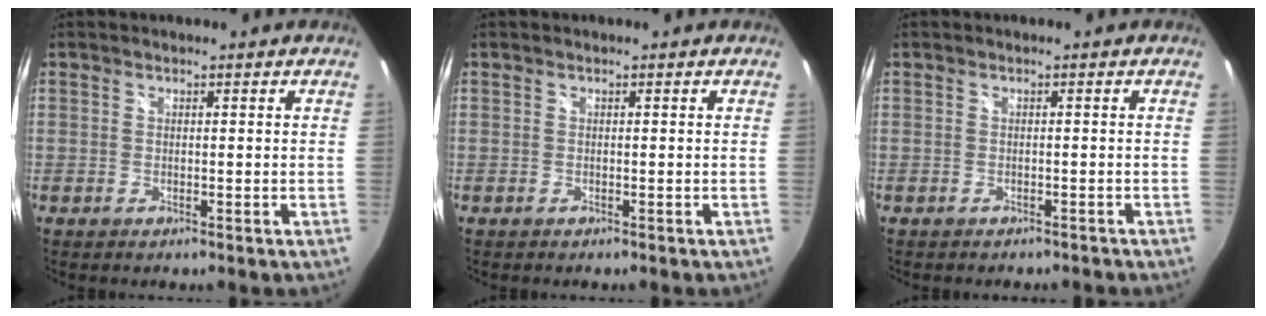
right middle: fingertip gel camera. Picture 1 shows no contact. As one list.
[{"total": 0.0}, {"total": 2.3, "force": [-2.0, 0.8, 0.8], "torque": [-0.014, -0.010, -0.023]}]